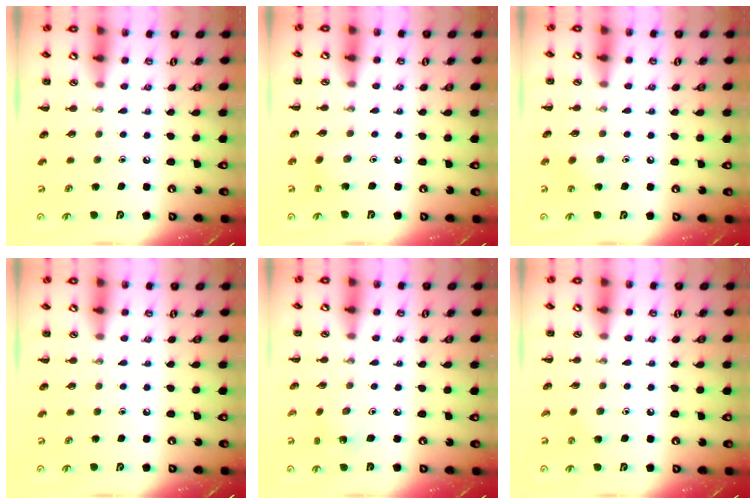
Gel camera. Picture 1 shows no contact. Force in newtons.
{"total": 2.0, "press": 1.9, "slide": 0.7}
{"total": 5.3, "press": 5.1, "slide": 1.4}
{"total": 0.0}
{"total": 1.6, "press": 1.5, "slide": 0.6}
{"total": 2.4, "press": 2.3, "slide": 0.9}